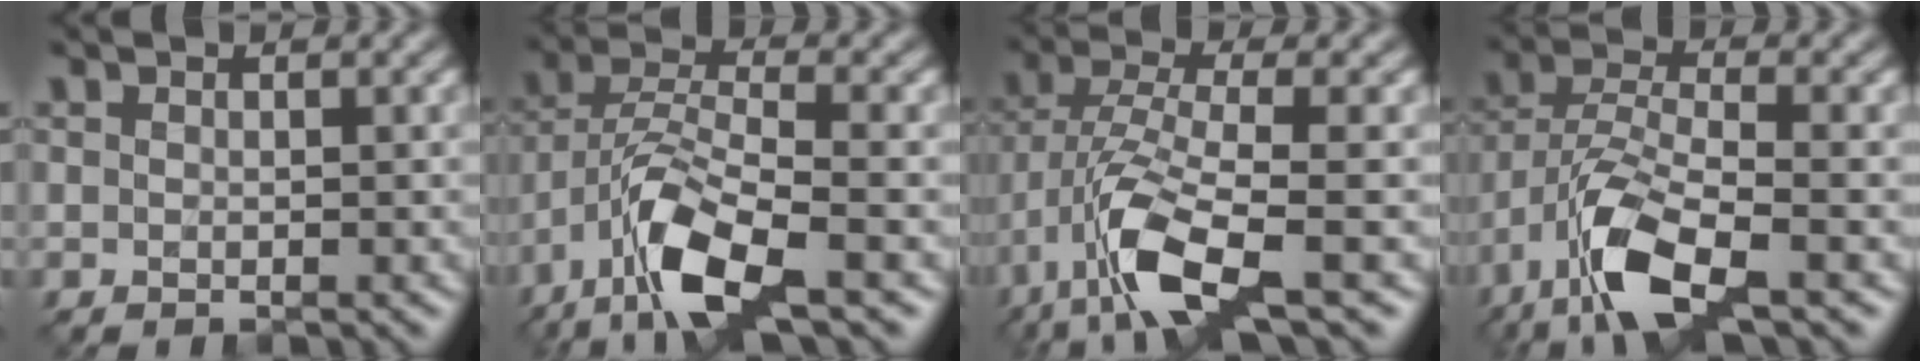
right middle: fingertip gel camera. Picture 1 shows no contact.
{"total": 8.3, "force": [-4.6, 2.5, 6.5], "torque": [-0.133, -0.001, -0.092]}
{"total": 7.7, "force": [-3.7, 2.2, 6.4], "torque": [-0.137, -0.005, -0.077]}
{"total": 8.3, "force": [-4.6, 2.6, 6.3], "torque": [-0.133, -0.004, -0.094]}